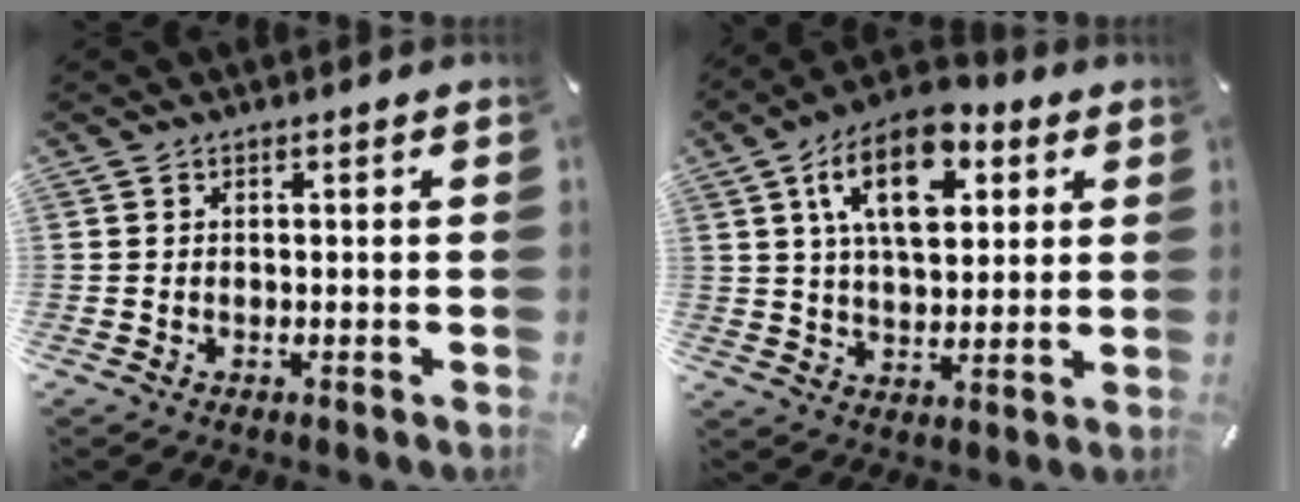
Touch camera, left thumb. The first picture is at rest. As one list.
[{"total": 14.7, "force": [6.3, 8.4, 10.2], "torque": [-0.168, -0.006, 0.109]}]